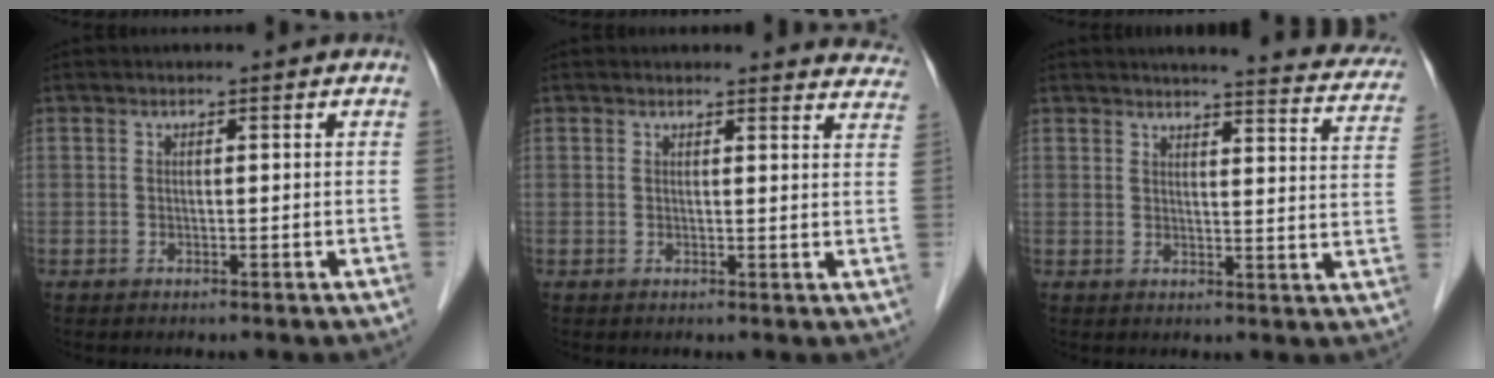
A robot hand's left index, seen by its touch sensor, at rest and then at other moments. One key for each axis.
{"total": 10.0, "fx": 9.6, "fy": 2.4, "fz": 1.1, "tx": 0.027, "ty": -0.014, "tz": 0.069}
{"total": 17.0, "fx": 15.9, "fy": 2.0, "fz": 5.8, "tx": -0.055, "ty": -0.053, "tz": 0.161}